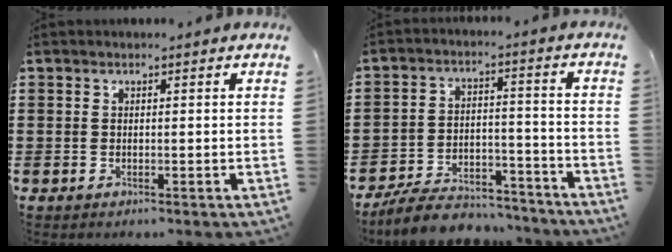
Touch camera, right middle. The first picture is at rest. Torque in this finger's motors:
{"motor_torque": [1.06, -0.52, 0.04, 0.01]}